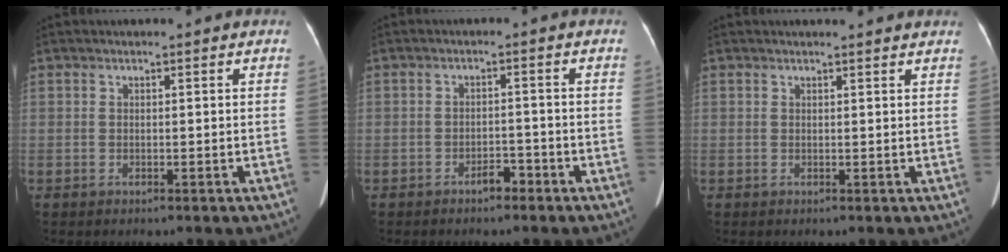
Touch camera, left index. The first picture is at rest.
{"total": 2.3, "force": [-1.8, 0.9, 1.1], "torque": [-0.017, -0.001, -0.029]}
{"total": 4.2, "force": [3.9, 0.3, 1.3], "torque": [-0.021, 0.011, 0.038]}